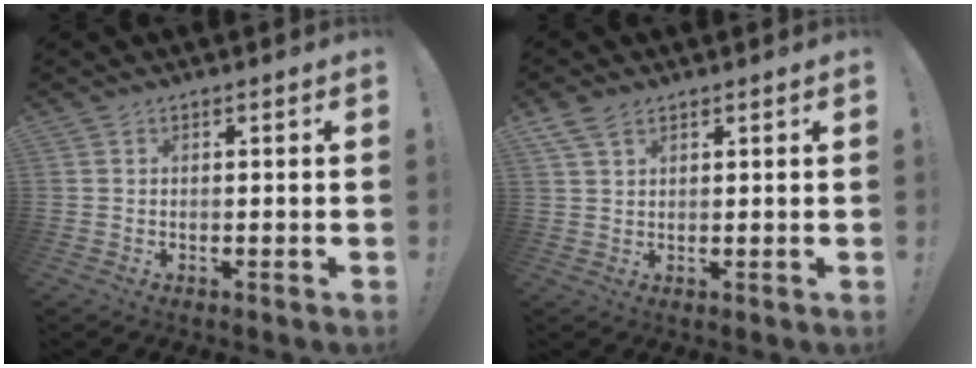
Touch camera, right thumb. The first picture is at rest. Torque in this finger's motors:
{"motor_torque": [-0.32, 0.71, 0.23, 0.12, 0.08]}